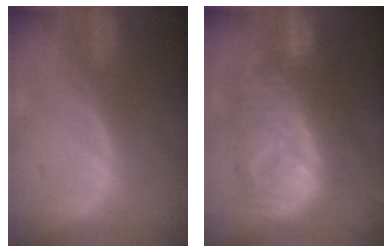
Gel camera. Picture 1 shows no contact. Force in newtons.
{"total": 12.0, "press": 11.9, "slide": 1.3}